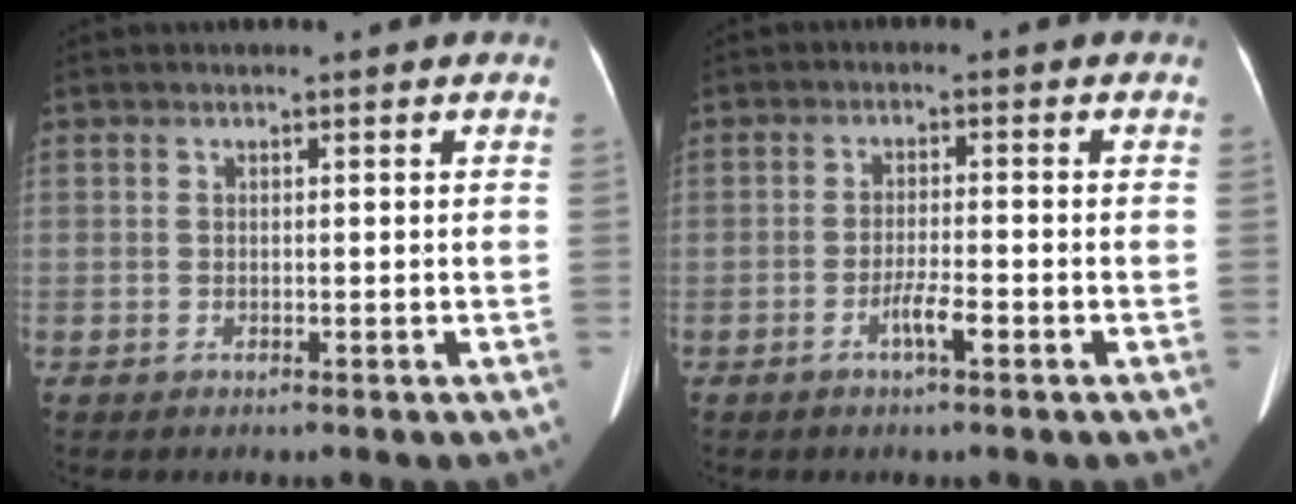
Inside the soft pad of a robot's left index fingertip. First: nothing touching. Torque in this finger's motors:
{"motor_torque": [0.01, 0.05, 0.08, 0.06]}